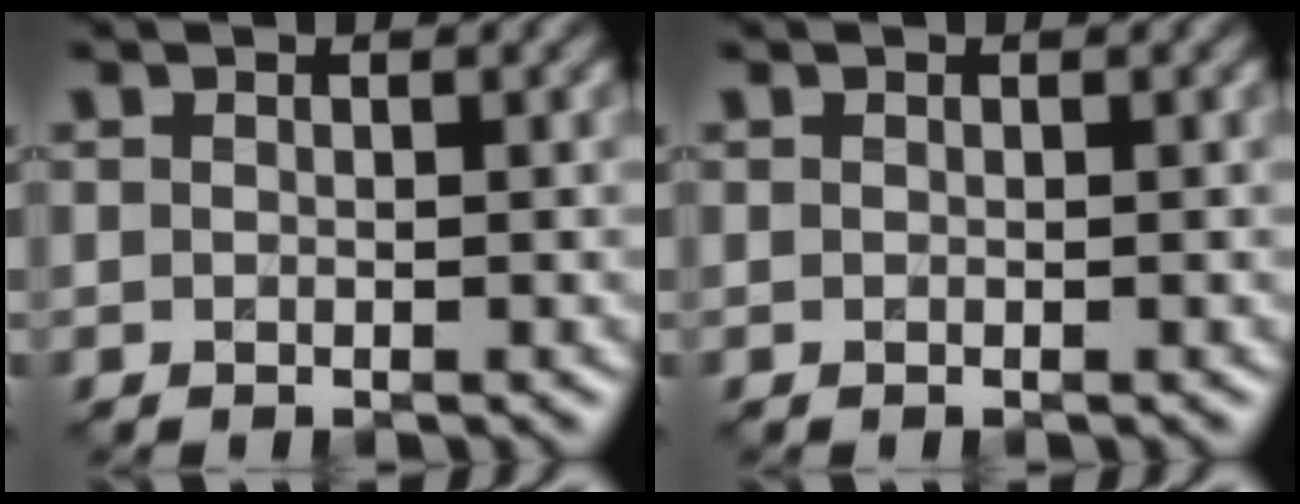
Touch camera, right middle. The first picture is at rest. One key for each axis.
{"total": 0.0}